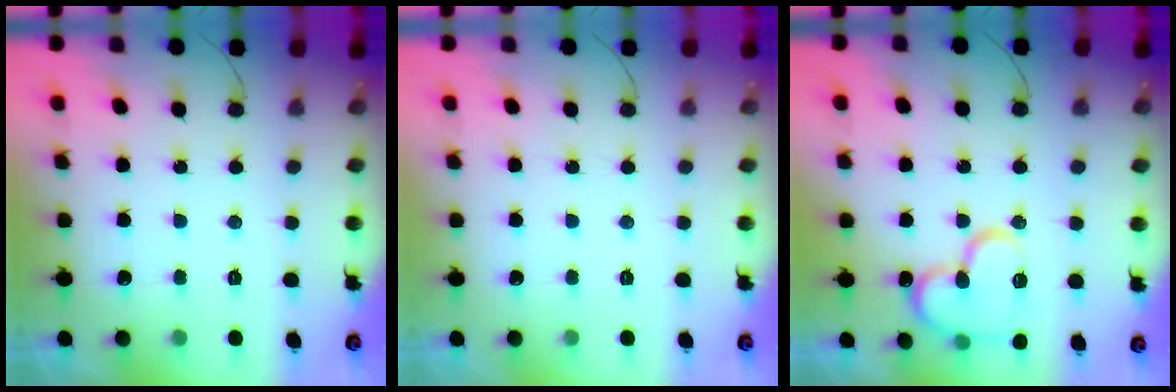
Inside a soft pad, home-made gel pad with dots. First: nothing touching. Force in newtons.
{"total": 0.0}
{"total": 14.9, "press": 14.8, "slide": 1.7}